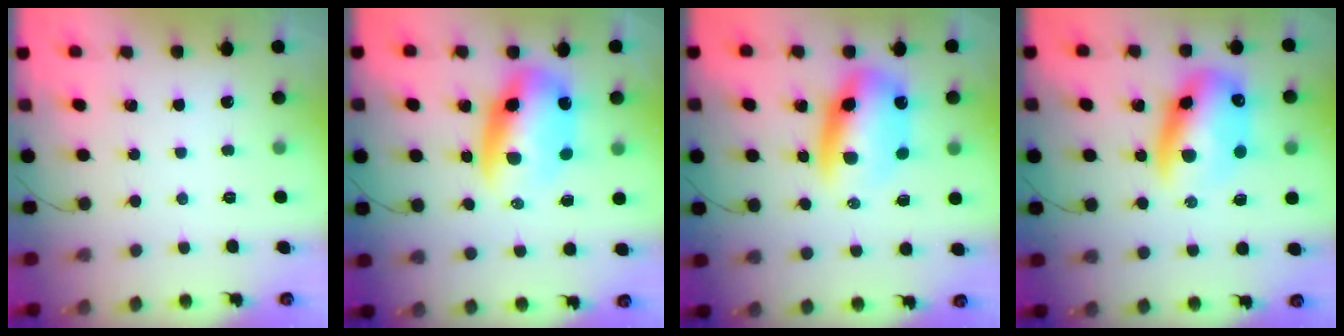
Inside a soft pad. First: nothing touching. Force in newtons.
{"total": 11.1, "press": 10.8, "slide": 2.7}
{"total": 11.8, "press": 11.5, "slide": 2.8}
{"total": 13.5, "press": 13.2, "slide": 3.1}